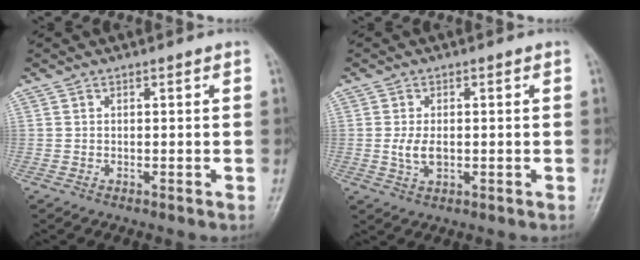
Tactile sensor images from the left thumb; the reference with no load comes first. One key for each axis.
{"total": 3.7, "fx": -0.3, "fy": 2.2, "fz": 3.0, "tx": -0.060, "ty": -0.005, "tz": -0.005}